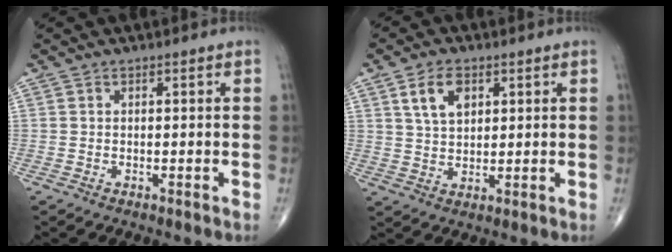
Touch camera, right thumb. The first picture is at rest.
{"total": 6.4, "force": [2.7, 3.8, 4.3], "torque": [-0.067, -0.011, 0.053]}